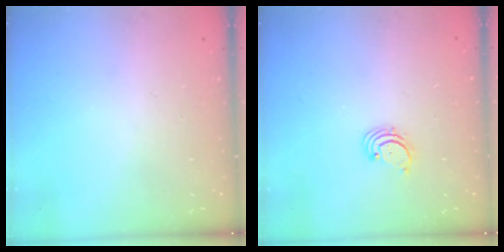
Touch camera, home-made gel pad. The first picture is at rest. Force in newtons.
{"total": 1.7, "press": 1.6, "slide": 0.2}